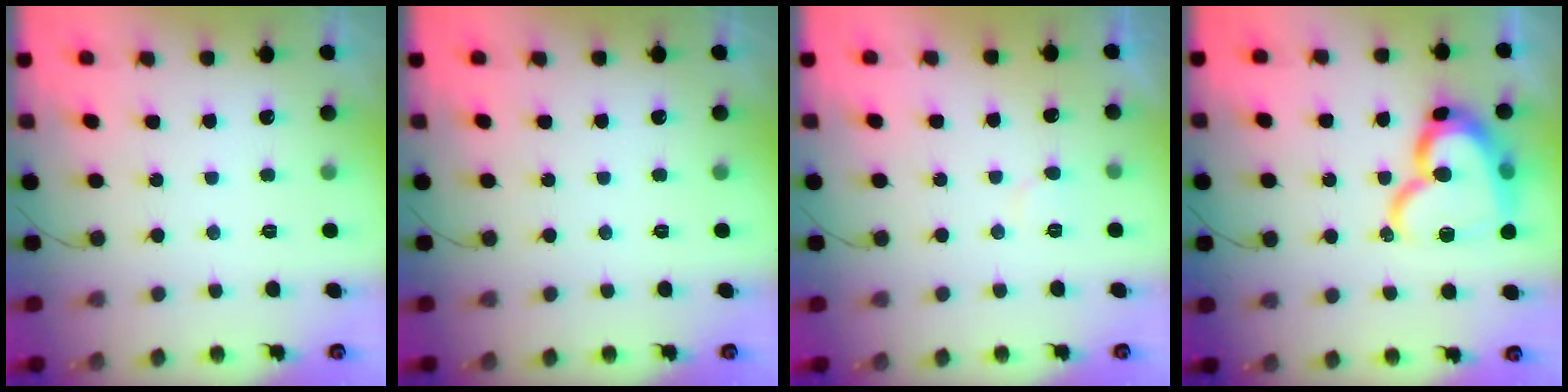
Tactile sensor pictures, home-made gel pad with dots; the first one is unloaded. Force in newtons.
{"total": 0.0}
{"total": 3.1, "press": 3.1, "slide": 0.3}
{"total": 19.7, "press": 19.6, "slide": 1.8}